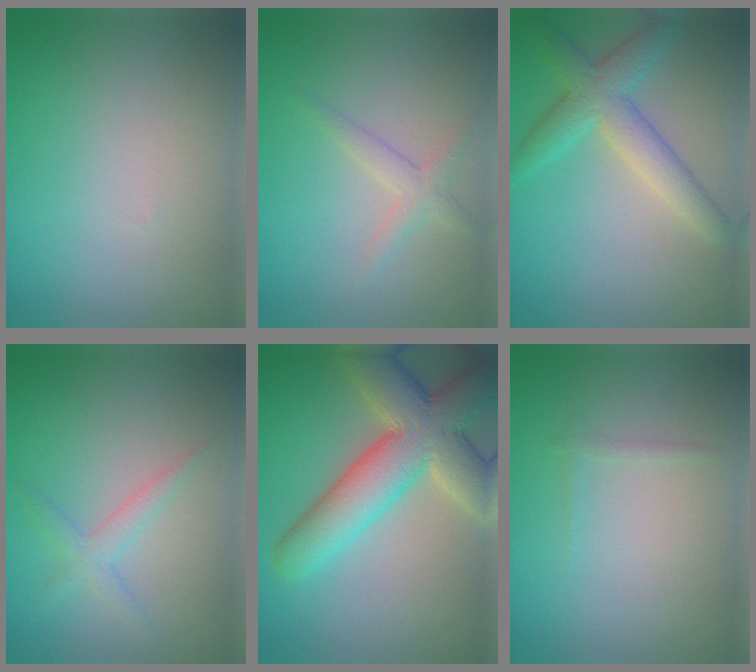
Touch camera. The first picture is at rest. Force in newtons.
{"total": 1.8, "press": 1.8, "slide": 0.1}
{"total": 4.4, "press": 4.4, "slide": 0.0}
{"total": 1.9, "press": 1.9, "slide": 0.1}
{"total": 9.6, "press": 9.6, "slide": 0.8}
{"total": 0.6, "press": 0.6, "slide": 0.0}